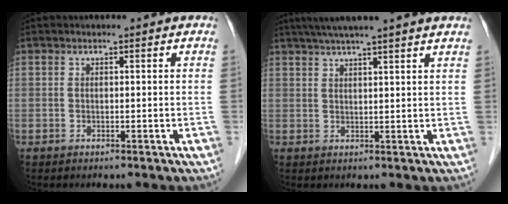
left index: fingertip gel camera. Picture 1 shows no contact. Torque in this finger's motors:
{"motor_torque": [0.09, -0.43, 0.57, 0.15]}